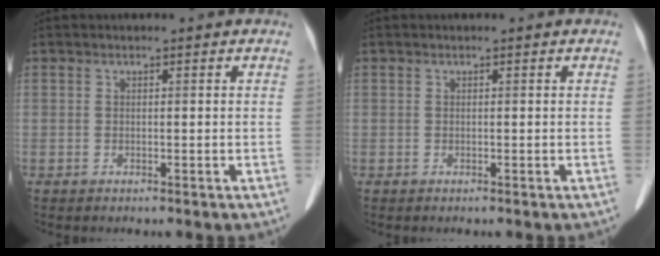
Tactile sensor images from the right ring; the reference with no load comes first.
{"total": 0.0}